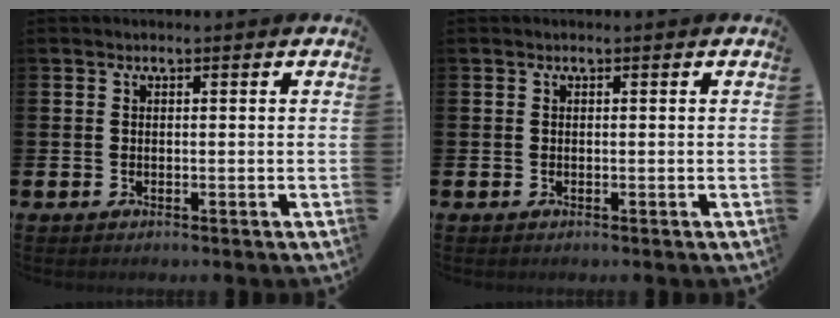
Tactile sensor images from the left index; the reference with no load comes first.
{"total": 0.0}